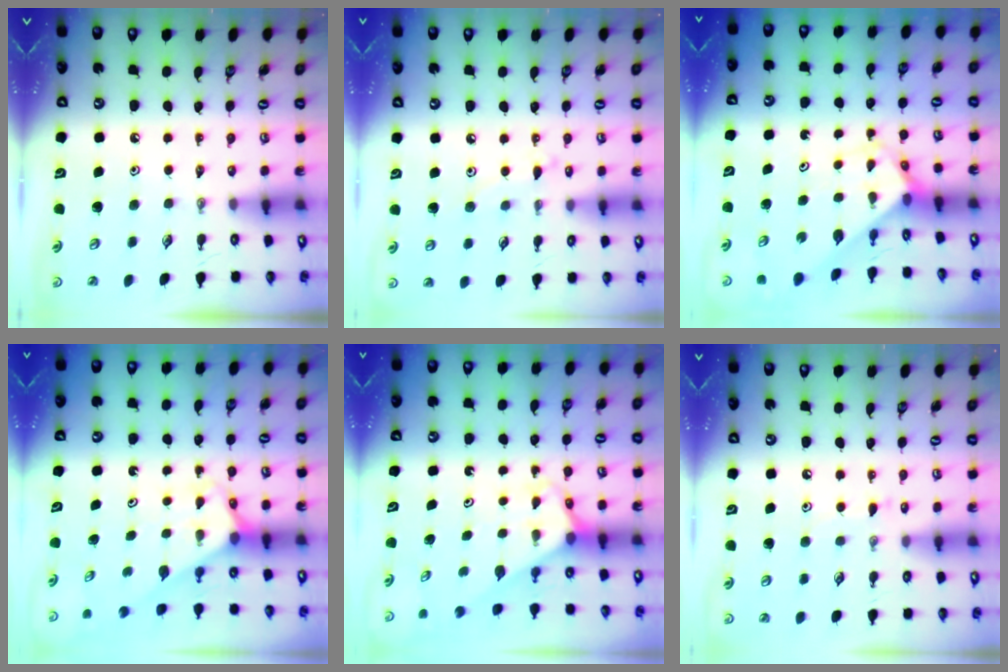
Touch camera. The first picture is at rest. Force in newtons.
{"total": 6.6, "press": 6.6, "slide": 0.2}
{"total": 2.7, "press": 2.7, "slide": 0.1}
{"total": 2.5, "press": 2.5, "slide": 0.2}
{"total": 2.6, "press": 2.6, "slide": 0.1}
{"total": 4.7, "press": 4.7, "slide": 0.5}